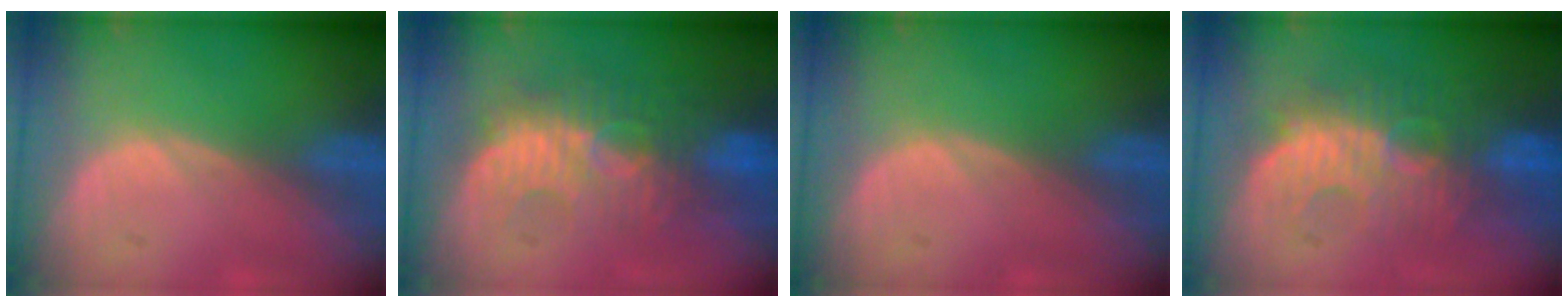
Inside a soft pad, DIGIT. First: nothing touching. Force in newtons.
{"total": 9.4, "press": 8.8, "slide": 3.2}
{"total": 0.0}
{"total": 9.7, "press": 9.4, "slide": 2.5}